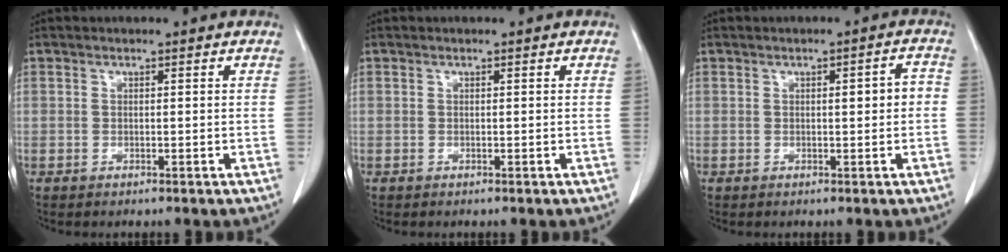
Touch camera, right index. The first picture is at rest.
{"total": 0.0}
{"total": 2.7, "force": [-0.1, 0.6, 2.7], "torque": [-0.035, 0.008, -0.002]}